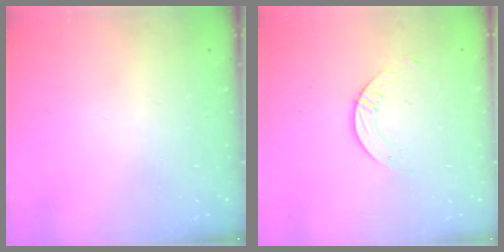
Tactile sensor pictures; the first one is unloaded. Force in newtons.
{"total": 3.7, "press": 3.7, "slide": 0.3}